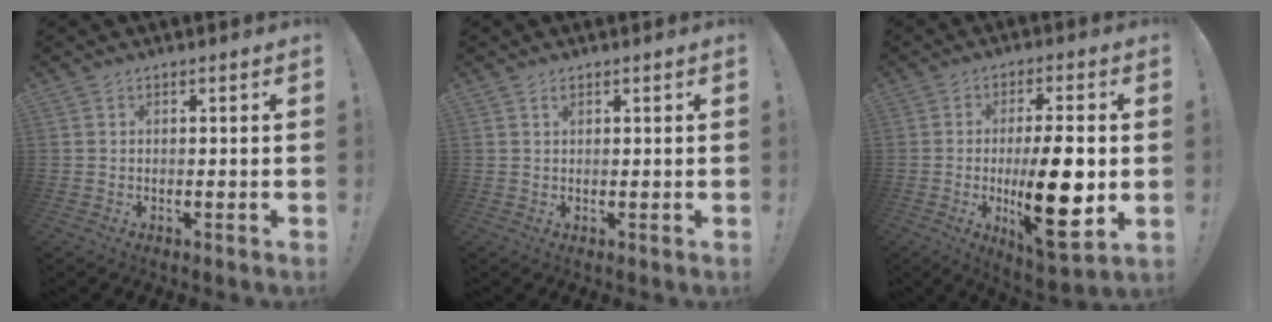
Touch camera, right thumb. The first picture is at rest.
{"total": 0.6, "force": [0.5, 0.2, 0.3], "torque": [0.004, -0.004, 0.007]}
{"total": 18.3, "force": [-2.2, 5.4, 17.3], "torque": [-0.275, -0.011, -0.029]}